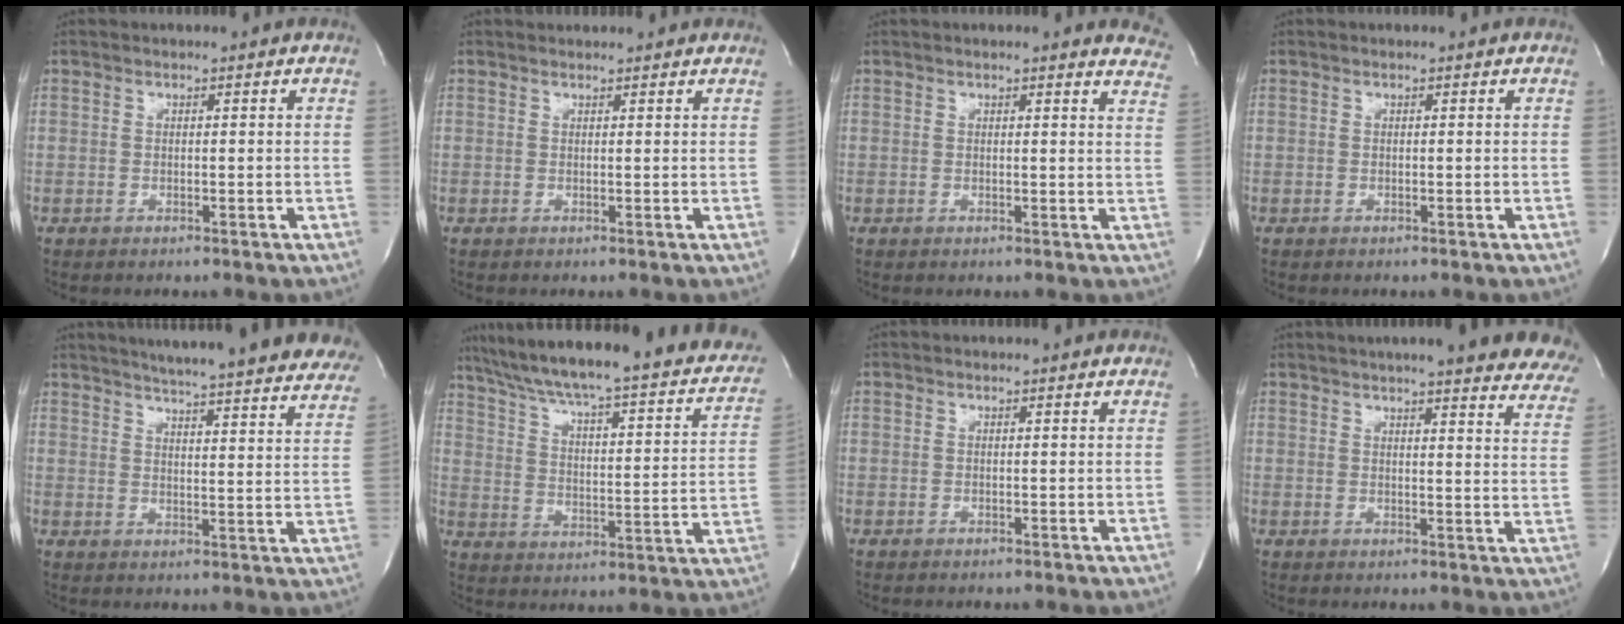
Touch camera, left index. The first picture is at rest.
{"total": 3.4, "force": [3.2, 0.8, 0.7], "torque": [-0.014, 0.025, 0.036]}
{"total": 8.4, "force": [8.0, 1.4, 2.3], "torque": [0.004, -0.025, 0.053]}
{"total": 0.0}
{"total": 30.4, "force": [27.1, 3.3, 13.3], "torque": [-0.192, -0.065, 0.320]}
{"total": 30.4, "force": [24.8, 5.3, 16.8], "torque": [-0.260, -0.025, 0.314]}
{"total": 0.0}
{"total": 24.6, "force": [21.4, 3.2, 11.8], "torque": [-0.150, -0.038, 0.240]}